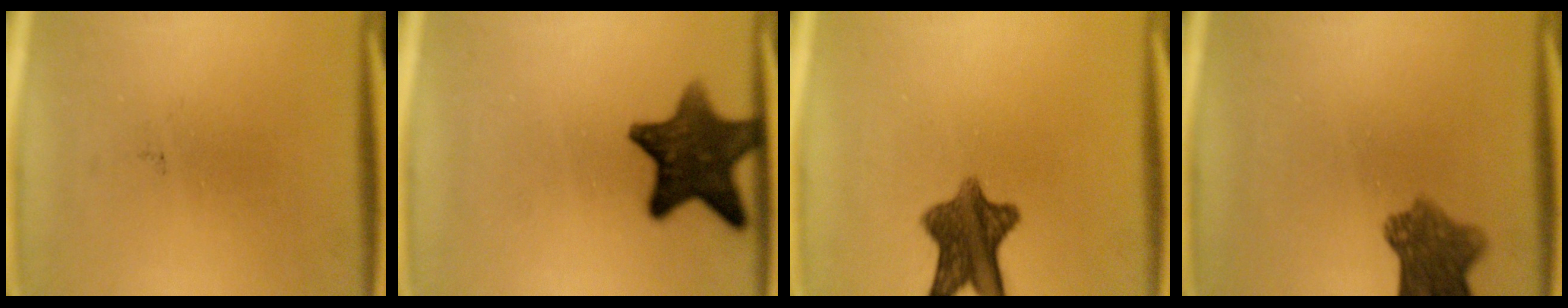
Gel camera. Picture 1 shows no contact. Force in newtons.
{"total": 12.2}
{"total": 9.2}
{"total": 7.3}